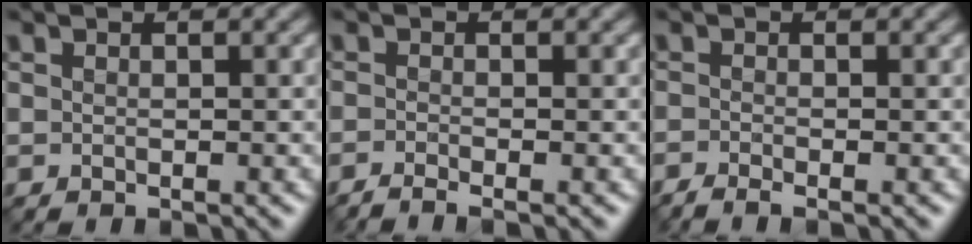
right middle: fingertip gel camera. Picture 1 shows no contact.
{"total": 1.6, "force": [-1.4, -0.2, 0.8], "torque": [-0.020, -0.008, -0.035]}
{"total": 1.6, "force": [-1.4, 0.0, 0.9], "torque": [-0.022, -0.008, -0.034]}